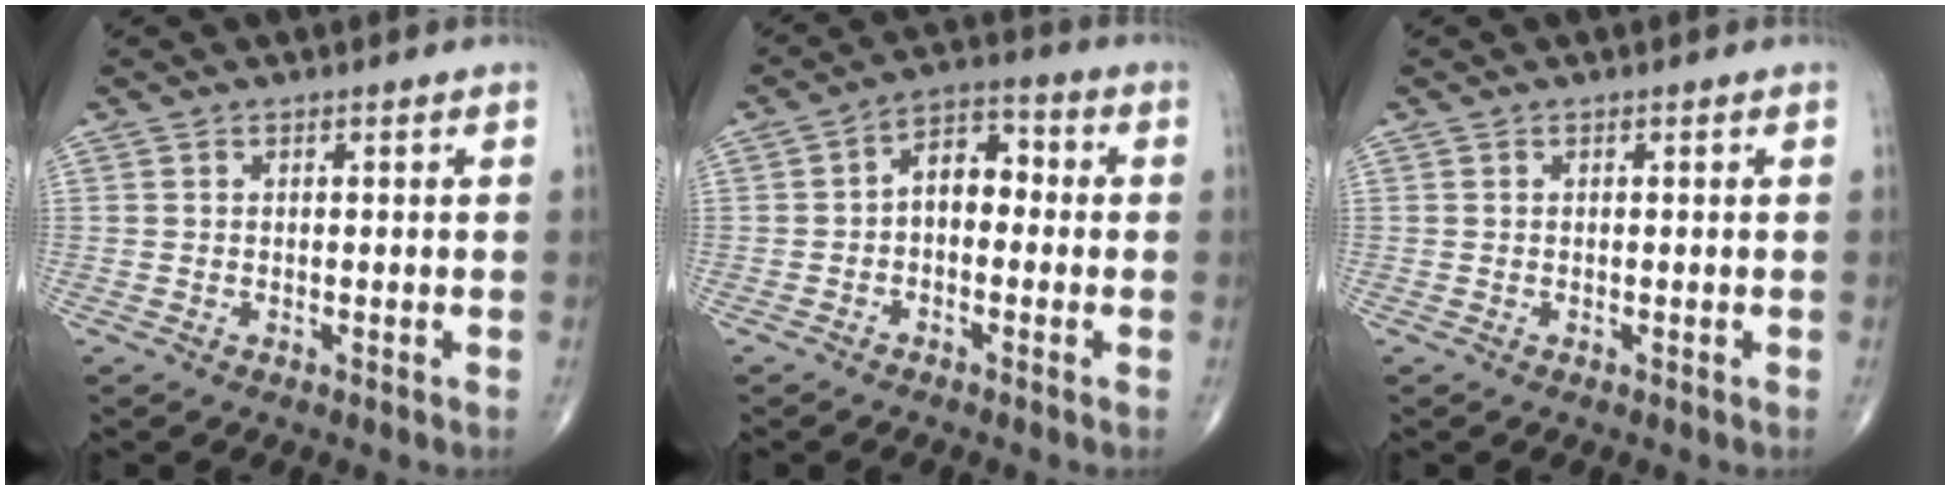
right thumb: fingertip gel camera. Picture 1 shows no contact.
{"total": 7.0, "force": [-0.5, 4.5, 5.3], "torque": [-0.062, 0.031, -0.023]}
{"total": 0.0}